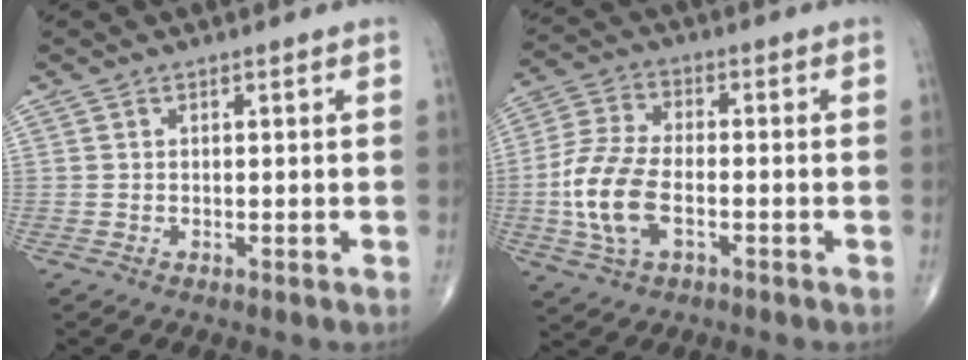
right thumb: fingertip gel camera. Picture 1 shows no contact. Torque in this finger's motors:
{"motor_torque": [-0.41, 0.63, 1.10, -0.07, 0.40]}